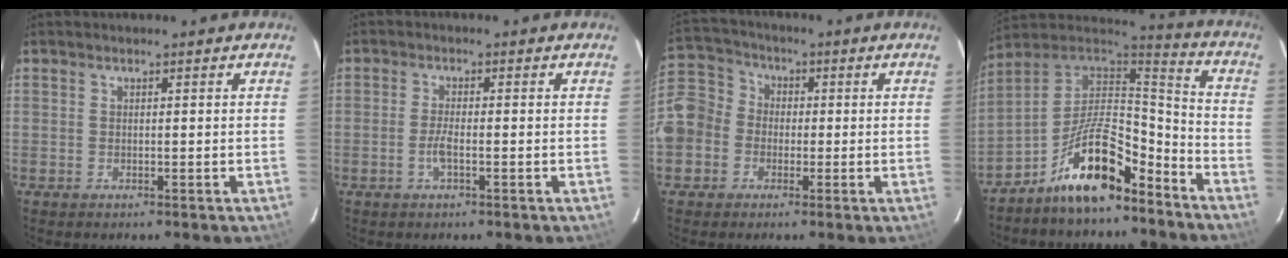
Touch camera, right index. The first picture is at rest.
{"total": 2.3, "force": [-0.9, 0.4, 2.1], "torque": [-0.044, 0.002, -0.018]}
{"total": 13.4, "force": [-4.0, 11.8, 4.8], "torque": [-0.117, 0.051, -0.076]}
{"total": 15.3, "force": [-9.5, 5.7, 10.5], "torque": [-0.202, 0.025, -0.169]}